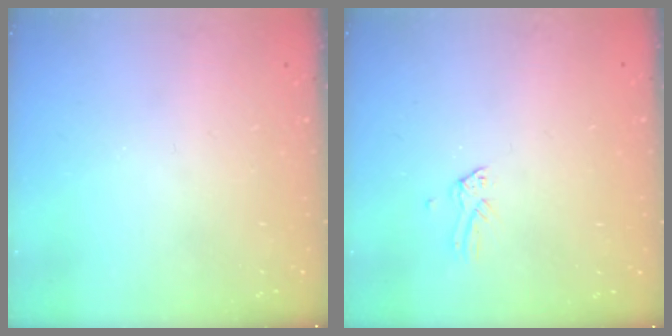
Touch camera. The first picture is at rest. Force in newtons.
{"total": 0.0}